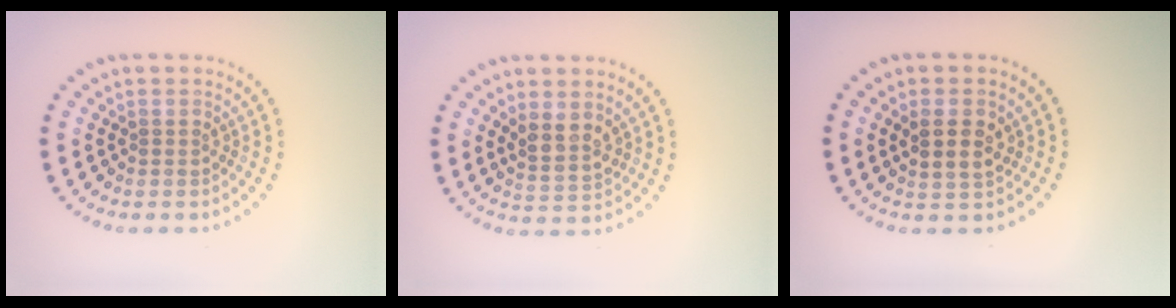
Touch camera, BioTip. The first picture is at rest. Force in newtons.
{"total": 2.5, "press": 2.2, "slide": 1.1}
{"total": 2.7, "press": 2.6, "slide": 0.8}